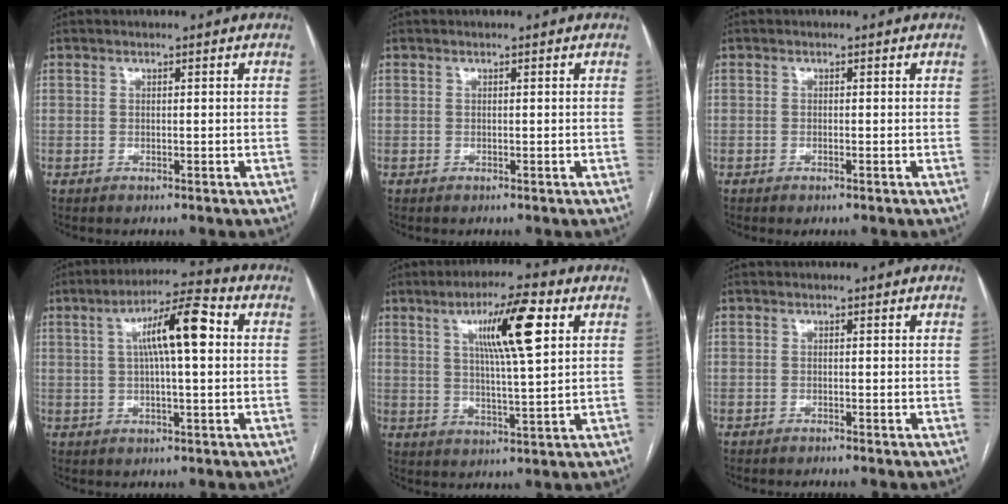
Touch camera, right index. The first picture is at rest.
{"total": 0.0}
{"total": 0.5, "force": [-0.4, 0.0, 0.4], "torque": [-0.004, 0.000, -0.005]}
{"total": 10.0, "force": [1.9, 1.4, 9.7], "torque": [-0.165, 0.027, 0.028]}
{"total": 11.1, "force": [4.2, 0.8, 10.2], "torque": [-0.170, 0.008, 0.066]}
{"total": 0.7, "force": [-0.6, -0.3, 0.3], "torque": [-0.002, 0.003, -0.013]}